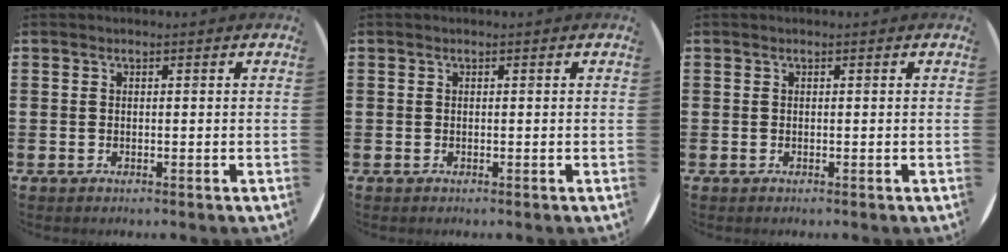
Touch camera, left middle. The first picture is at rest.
{"total": 0.0}
{"total": 0.0}